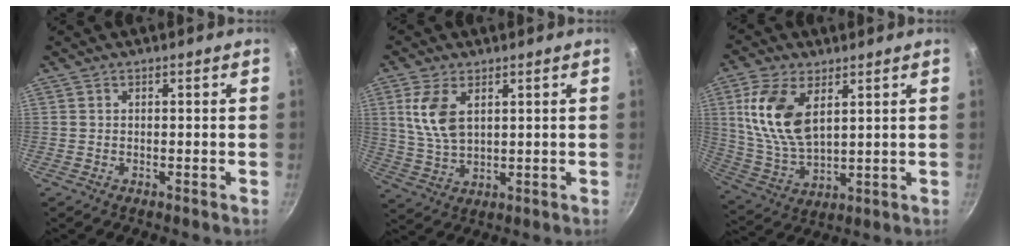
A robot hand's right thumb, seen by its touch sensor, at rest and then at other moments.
{"total": 8.4, "force": [2.9, 4.6, 6.4], "torque": [-0.123, -0.017, 0.063]}
{"total": 13.9, "force": [4.6, 7.4, 10.7], "torque": [-0.208, -0.019, 0.101]}